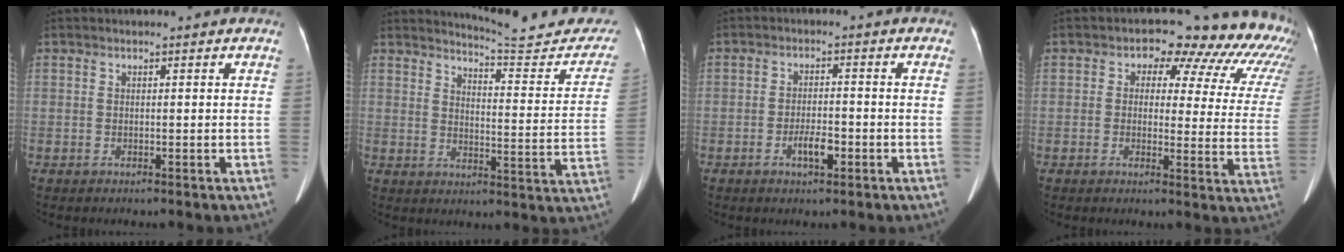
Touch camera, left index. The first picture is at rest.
{"total": 15.9, "force": [15.4, 1.7, 3.5], "torque": [-0.027, -0.077, 0.172]}
{"total": 3.5, "force": [-1.7, 1.2, 2.9], "torque": [-0.057, 0.002, -0.027]}
{"total": 17.4, "force": [14.1, 7.3, 7.1], "torque": [-0.048, -0.021, 0.126]}